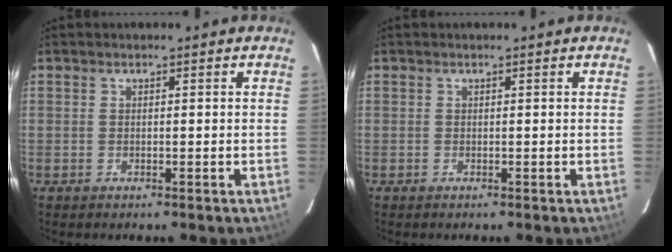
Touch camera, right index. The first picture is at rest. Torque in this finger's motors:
{"motor_torque": [-0.01, 0.03, -0.02, 0.01]}